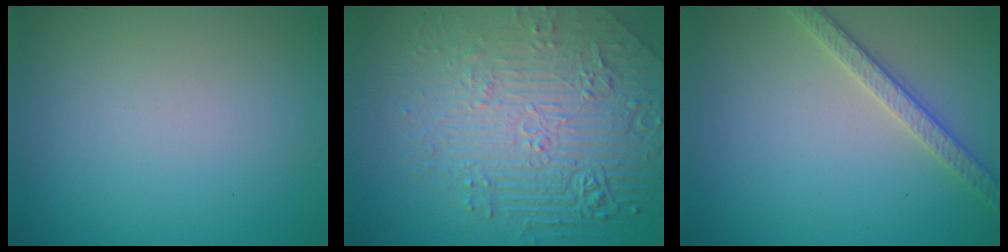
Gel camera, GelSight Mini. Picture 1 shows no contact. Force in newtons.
{"total": 9.0, "press": 6.1, "slide": 6.6}
{"total": 2.6, "press": 2.6, "slide": 0.5}